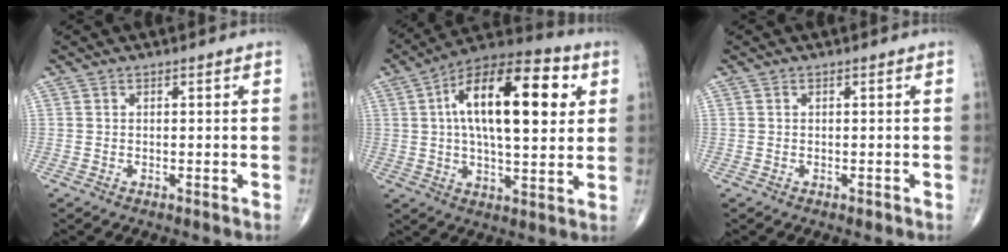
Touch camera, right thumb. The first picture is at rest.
{"total": 21.8, "force": [5.0, 9.2, 19.1], "torque": [-0.291, 0.012, 0.067]}
{"total": 0.7, "force": [-0.2, 0.4, 0.5], "torque": [-0.006, -0.001, -0.003]}